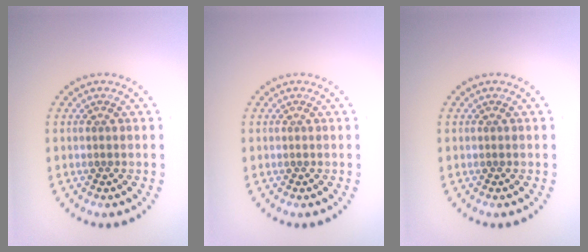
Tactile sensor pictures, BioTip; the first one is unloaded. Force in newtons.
{"total": 0.0}
{"total": 0.0}